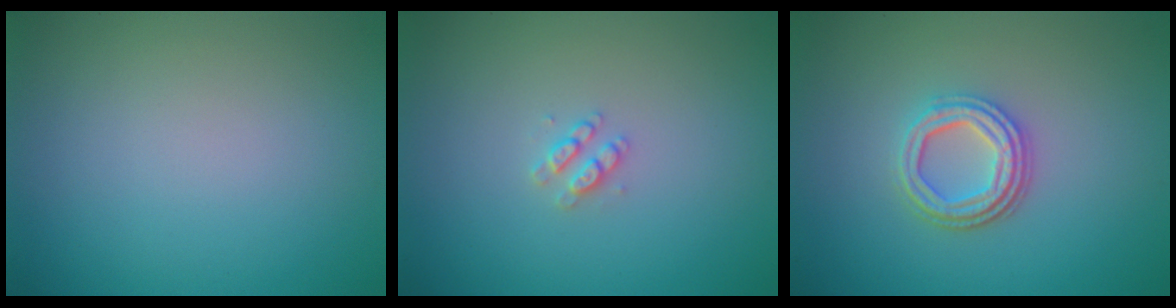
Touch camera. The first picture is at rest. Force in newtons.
{"total": 1.4, "press": 1.3, "slide": 0.3}
{"total": 3.7, "press": 3.0, "slide": 2.0}